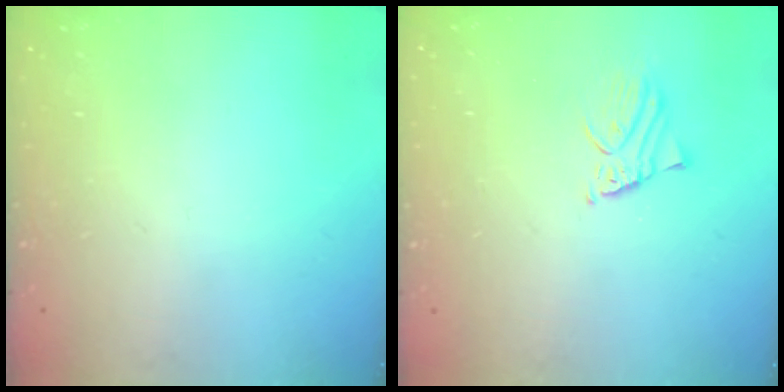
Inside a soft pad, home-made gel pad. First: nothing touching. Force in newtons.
{"total": 2.0, "press": 2.0, "slide": 0.2}